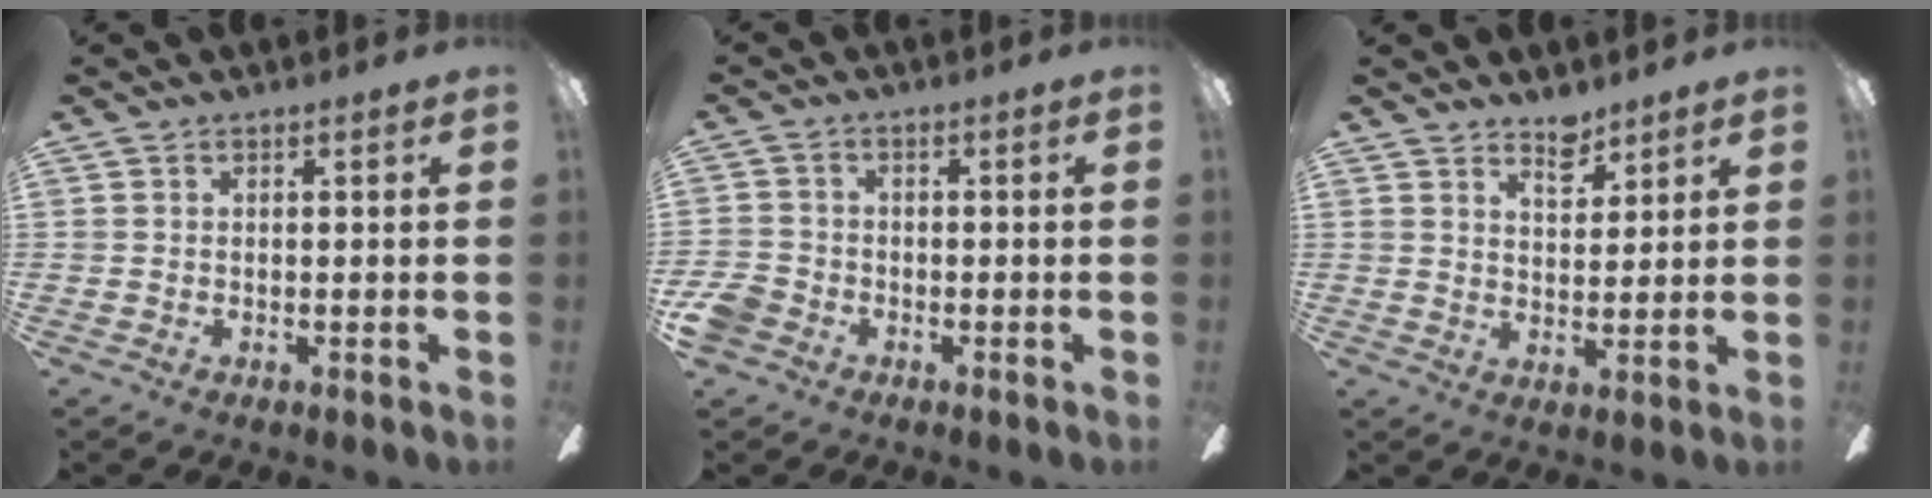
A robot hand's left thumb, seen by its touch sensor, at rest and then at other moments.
{"total": 4.8, "force": [-2.6, 3.7, 1.7], "torque": [-0.044, 0.015, -0.050]}
{"total": 5.8, "force": [4.7, 2.6, 2.3], "torque": [-0.017, -0.028, 0.079]}